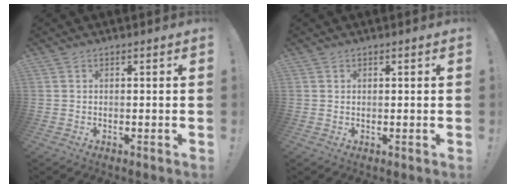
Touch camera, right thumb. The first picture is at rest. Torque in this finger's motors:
{"motor_torque": [-0.03, 0.11, 0.06, -0.16, 0.08]}